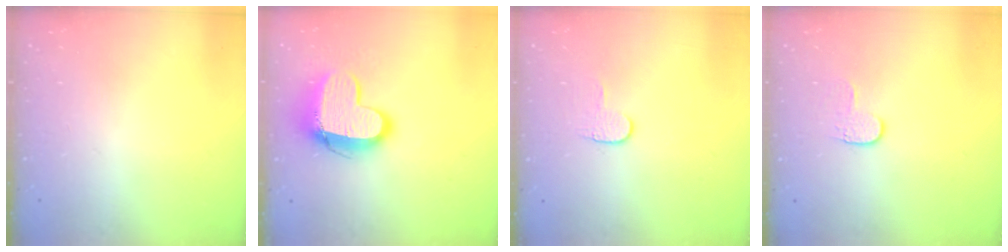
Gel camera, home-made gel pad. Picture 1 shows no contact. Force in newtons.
{"total": 13.1, "press": 13.0, "slide": 1.1}
{"total": 4.5, "press": 4.5, "slide": 0.4}
{"total": 4.6, "press": 4.6, "slide": 0.5}